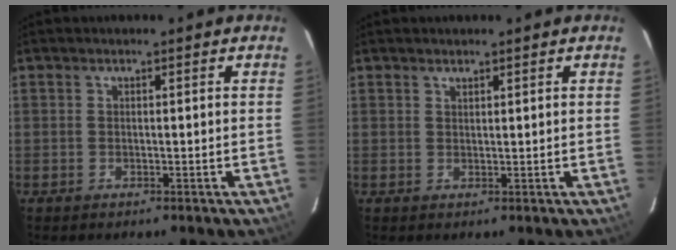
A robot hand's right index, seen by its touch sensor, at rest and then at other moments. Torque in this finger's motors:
{"motor_torque": [0.08, 0.17, -0.03, -0.01]}